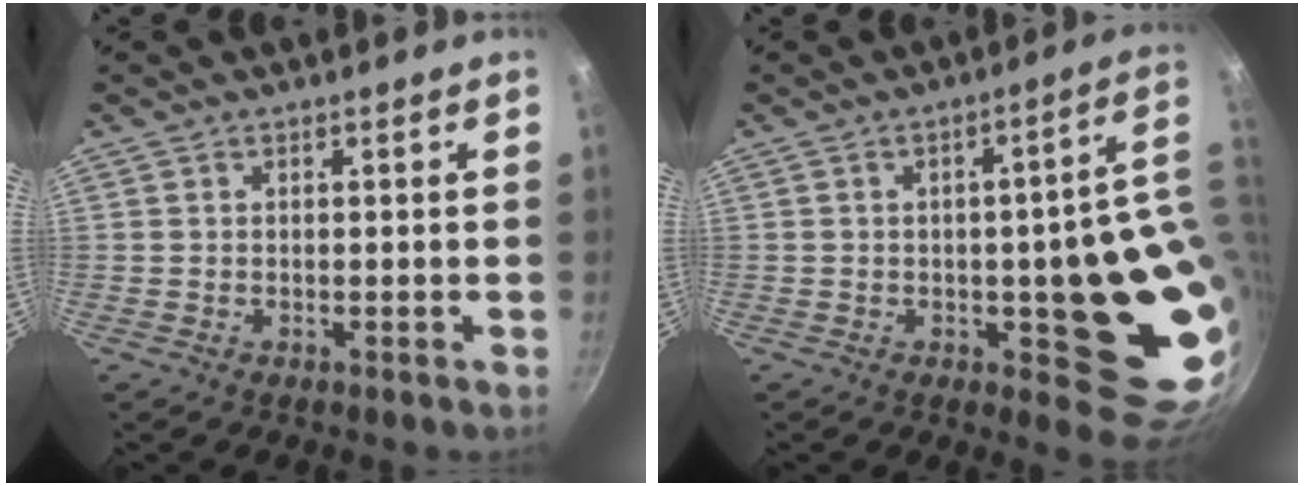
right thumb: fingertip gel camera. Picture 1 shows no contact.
{"total": 18.8, "force": [-0.1, 6.3, 17.7], "torque": [-0.158, -0.017, 0.004]}